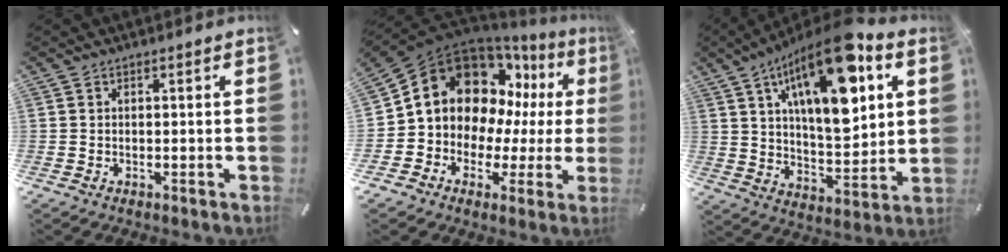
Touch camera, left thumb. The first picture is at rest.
{"total": 14.6, "force": [5.4, 12.1, 6.2], "torque": [-0.108, -0.047, 0.106]}
{"total": 21.8, "force": [10.3, 9.4, 16.7], "torque": [-0.284, -0.049, 0.159]}